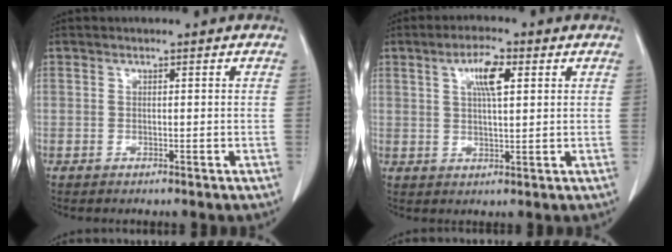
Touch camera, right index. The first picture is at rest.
{"total": 5.6, "force": [2.1, 1.3, 5.0], "torque": [-0.093, 0.005, 0.037]}